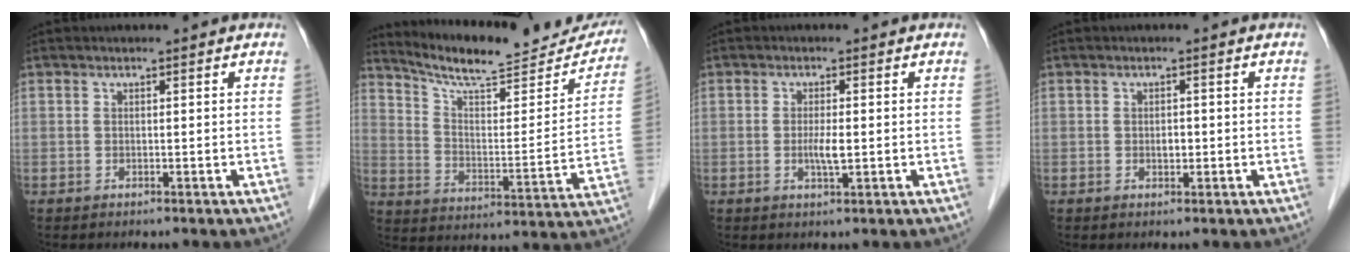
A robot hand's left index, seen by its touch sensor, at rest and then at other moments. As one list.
[{"total": 21.1, "force": [19.6, 3.8, 6.9], "torque": [-0.099, -0.033, 0.271]}, {"total": 2.4, "force": [-0.2, 0.3, 2.4], "torque": [-0.049, -0.003, -0.004]}, {"total": 1.2, "force": [-0.1, 0.8, 0.9], "torque": [-0.017, 0.001, -0.001]}]